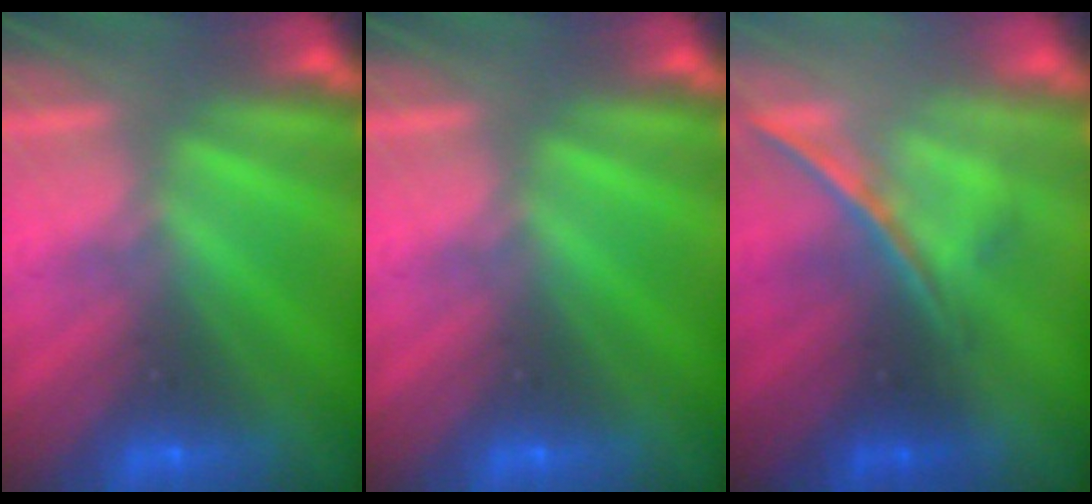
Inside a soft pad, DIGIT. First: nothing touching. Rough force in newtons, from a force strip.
{"total": 0.0}
{"total": 1.7}